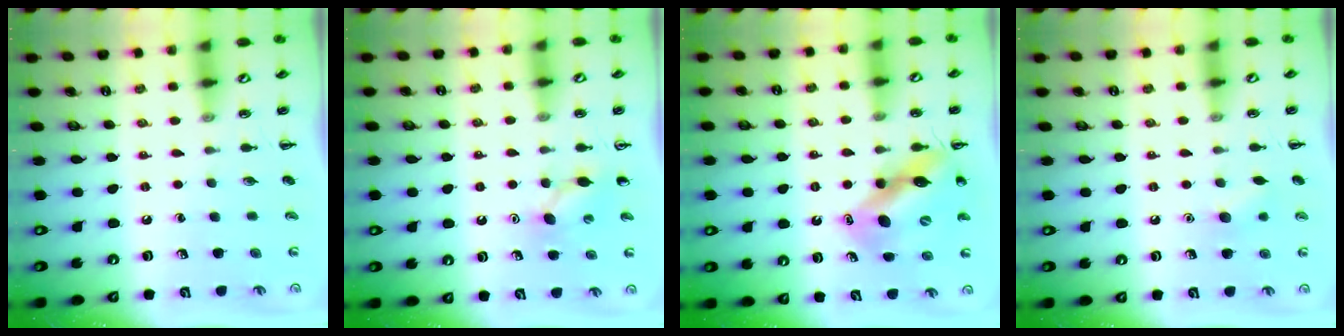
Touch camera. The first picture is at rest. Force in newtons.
{"total": 5.5, "press": 5.3, "slide": 1.6}
{"total": 11.8, "press": 11.3, "slide": 3.3}
{"total": 6.0, "press": 5.8, "slide": 1.6}